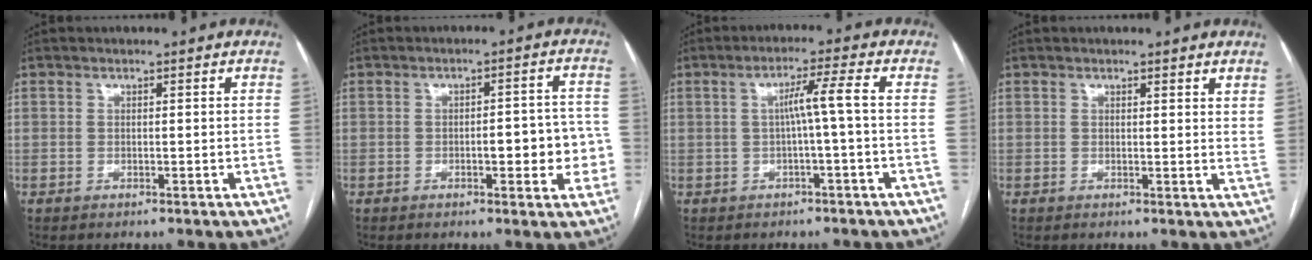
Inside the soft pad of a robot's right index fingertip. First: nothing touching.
{"total": 7.0, "force": [-1.5, 2.4, 6.4], "torque": [-0.072, 0.021, -0.017]}
{"total": 4.4, "force": [-0.2, -0.9, 4.3], "torque": [-0.072, 0.013, -0.001]}
{"total": 3.1, "force": [2.7, 0.4, 1.4], "torque": [-0.015, -0.010, 0.023]}